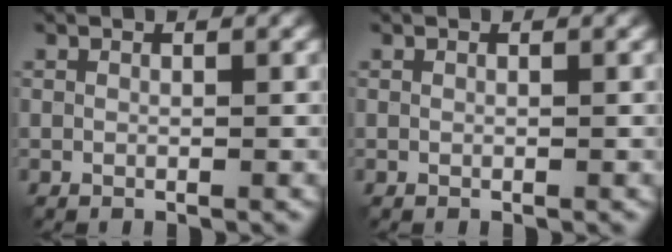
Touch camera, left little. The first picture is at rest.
{"total": 0.0}